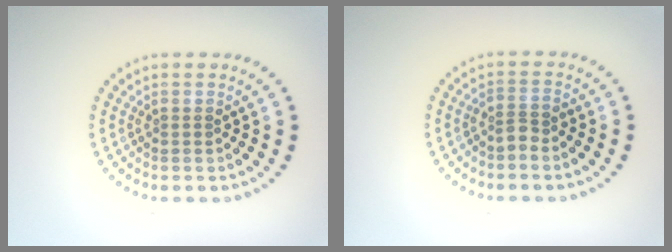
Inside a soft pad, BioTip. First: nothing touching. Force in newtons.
{"total": 1.5, "press": 1.2, "slide": 1.0}